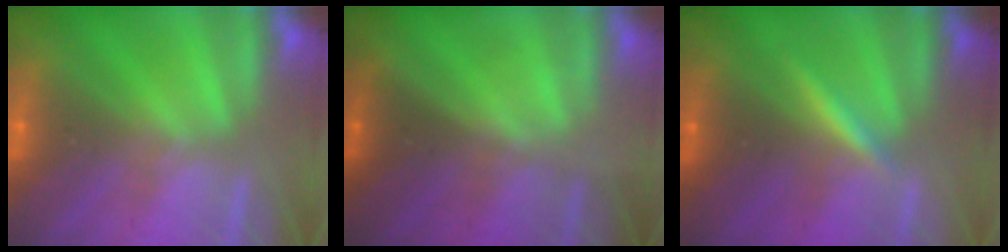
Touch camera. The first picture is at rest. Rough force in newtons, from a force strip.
{"total": 1.4}
{"total": 3.7}